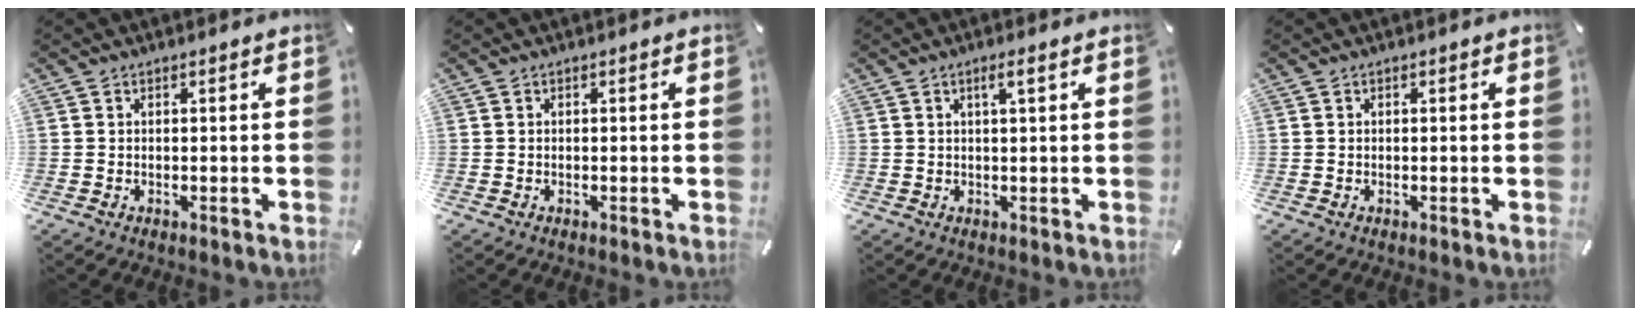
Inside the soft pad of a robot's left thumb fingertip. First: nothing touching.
{"total": 0.0}
{"total": 2.7, "force": [1.1, 0.2, 2.4], "torque": [-0.048, 0.002, 0.016]}
{"total": 0.0}